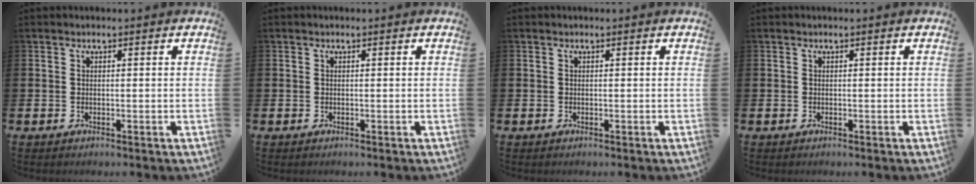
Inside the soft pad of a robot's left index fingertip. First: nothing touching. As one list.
[{"total": 0.0}, {"total": 0.0}, {"total": 0.0}]